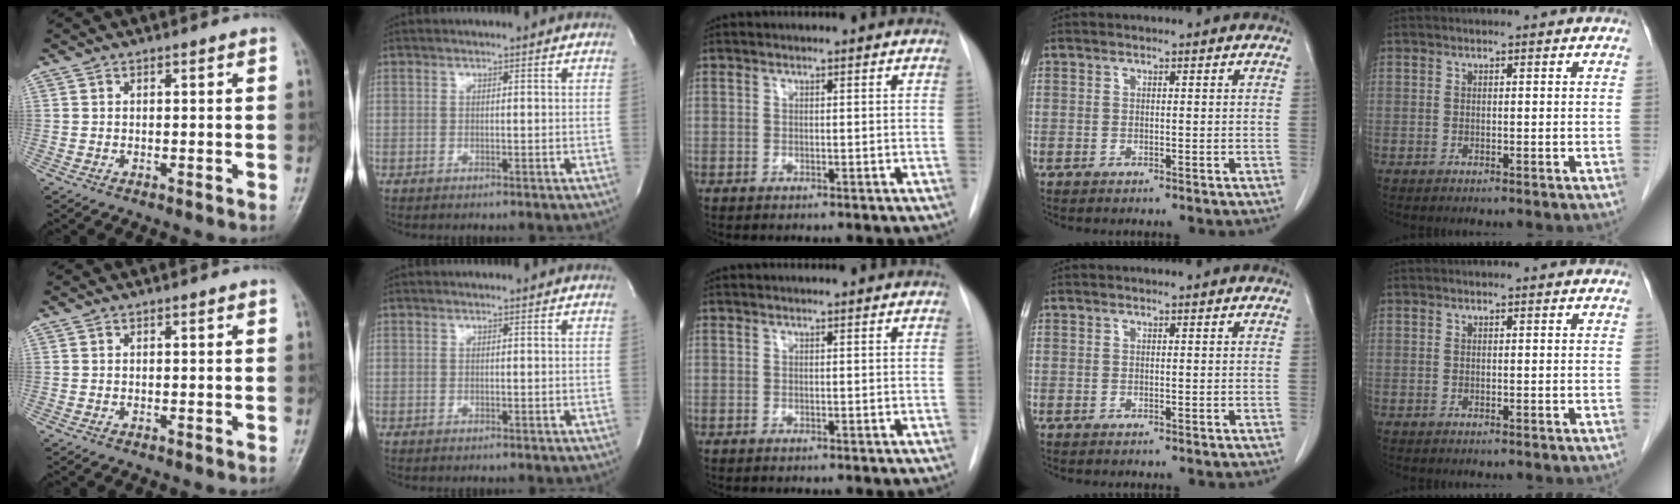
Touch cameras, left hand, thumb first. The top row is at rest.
{}